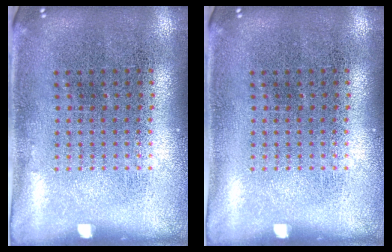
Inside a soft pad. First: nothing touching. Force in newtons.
{"total": 0.0}